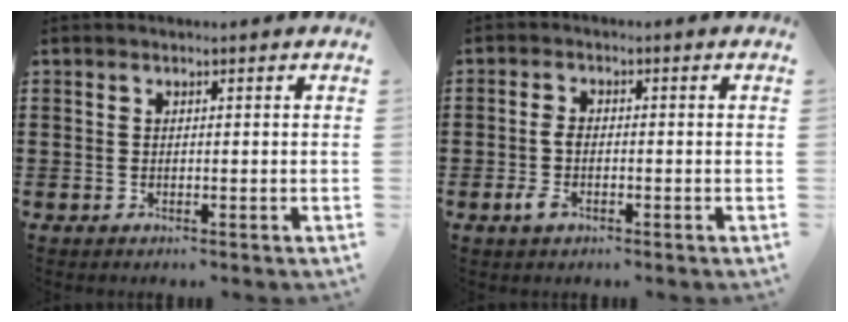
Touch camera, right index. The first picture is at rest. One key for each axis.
{"total": 2.9, "fx": -0.9, "fy": 1.5, "fz": 2.3, "tx": -0.067, "ty": -0.008, "tz": -0.023}